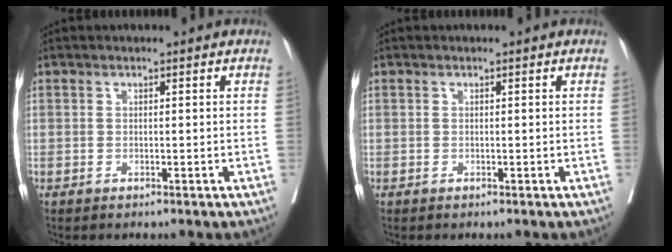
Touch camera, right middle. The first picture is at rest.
{"total": 0.0}